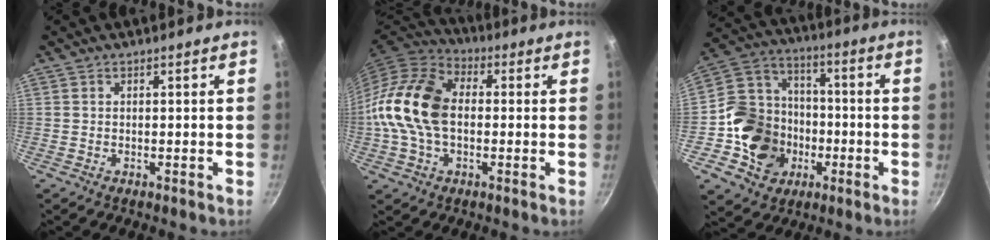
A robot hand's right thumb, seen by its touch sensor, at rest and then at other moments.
{"total": 16.6, "force": [-0.4, 11.2, 12.2], "torque": [-0.218, 0.030, -0.025]}
{"total": 16.9, "force": [-4.2, 14.7, 7.2], "torque": [-0.099, 0.043, -0.070]}